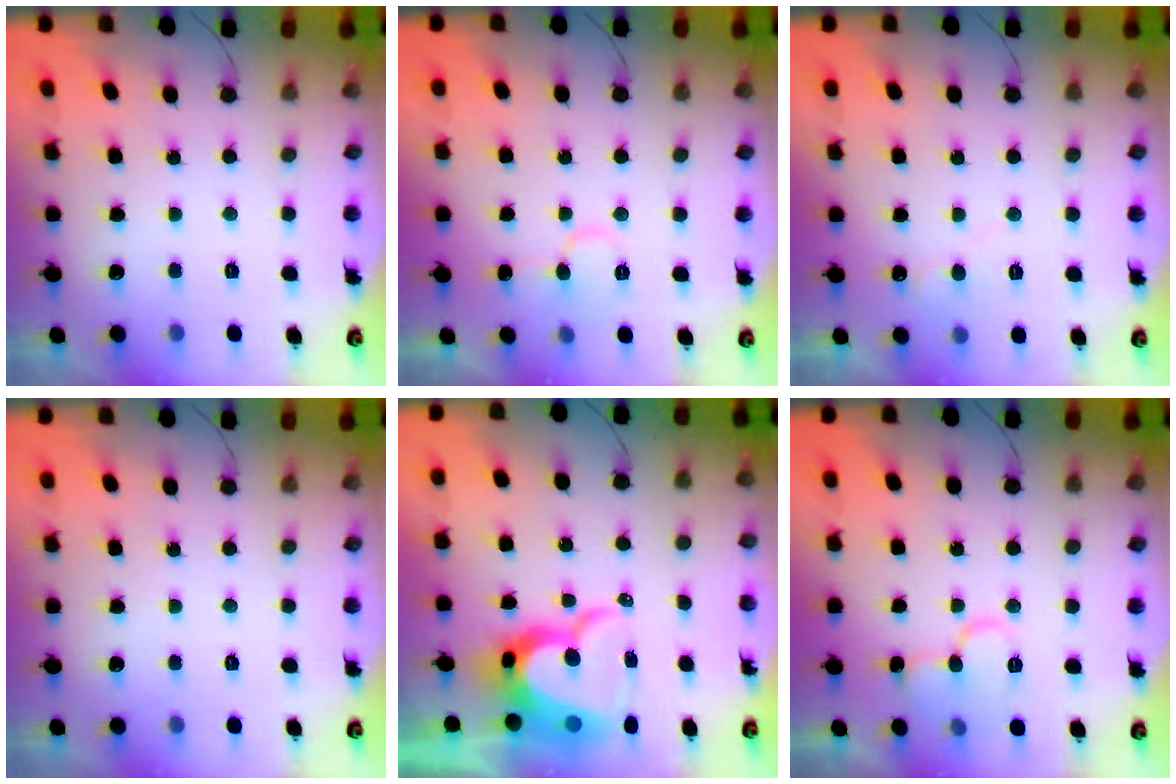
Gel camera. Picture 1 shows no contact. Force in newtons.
{"total": 6.1, "press": 6.1, "slide": 0.2}
{"total": 4.5, "press": 4.5, "slide": 0.5}
{"total": 0.0}
{"total": 15.6, "press": 15.5, "slide": 1.3}
{"total": 8.9, "press": 8.9, "slide": 1.1}